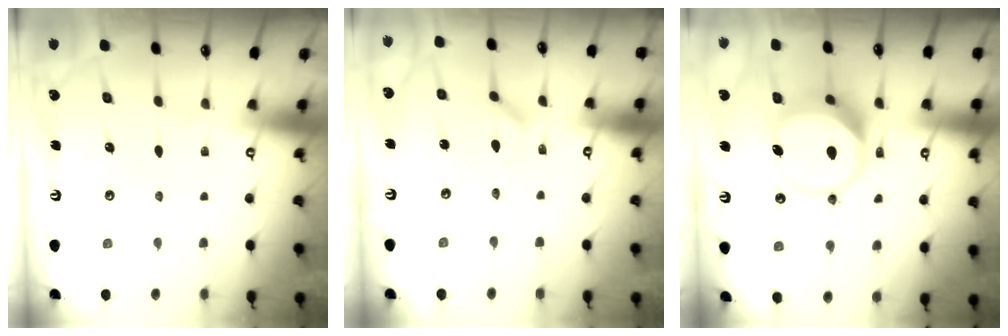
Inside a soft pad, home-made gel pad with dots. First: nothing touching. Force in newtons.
{"total": 3.2, "press": 3.2, "slide": 0.7}
{"total": 10.9, "press": 10.7, "slide": 1.9}